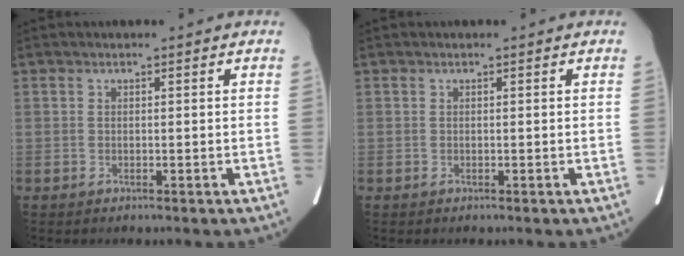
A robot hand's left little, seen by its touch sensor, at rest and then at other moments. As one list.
[{"total": 0.0}]